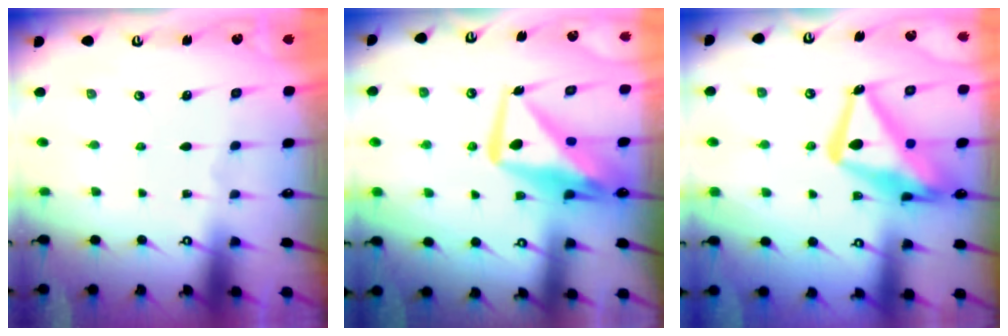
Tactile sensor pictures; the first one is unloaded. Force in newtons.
{"total": 12.9, "press": 12.8, "slide": 1.5}
{"total": 19.7, "press": 19.6, "slide": 2.0}